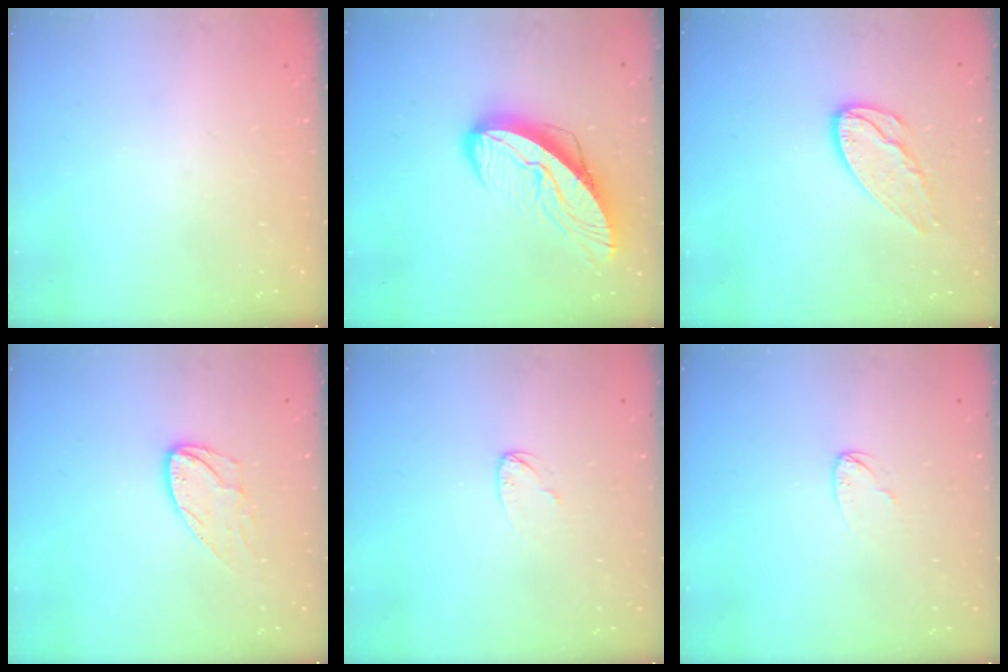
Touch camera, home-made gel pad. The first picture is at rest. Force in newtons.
{"total": 11.9, "press": 11.8, "slide": 1.3}
{"total": 9.5, "press": 9.5, "slide": 0.4}
{"total": 7.9, "press": 7.9, "slide": 0.3}
{"total": 3.9, "press": 3.9, "slide": 0.4}
{"total": 3.9, "press": 3.9, "slide": 0.4}